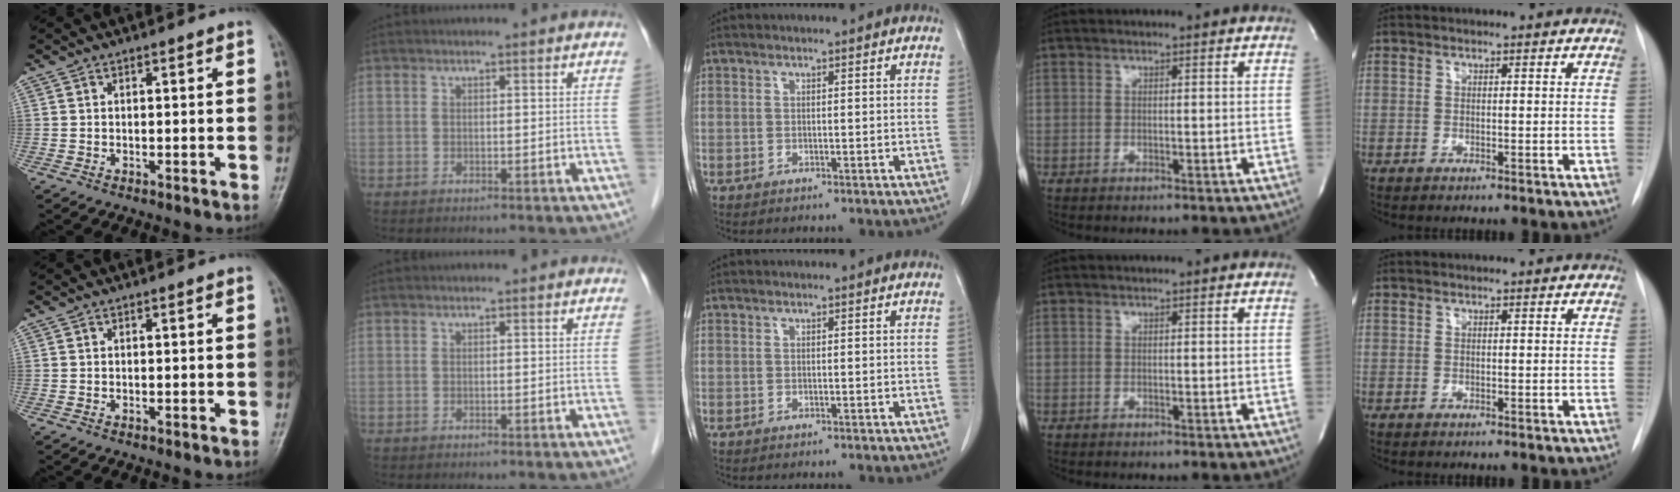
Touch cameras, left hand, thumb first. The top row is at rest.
{}